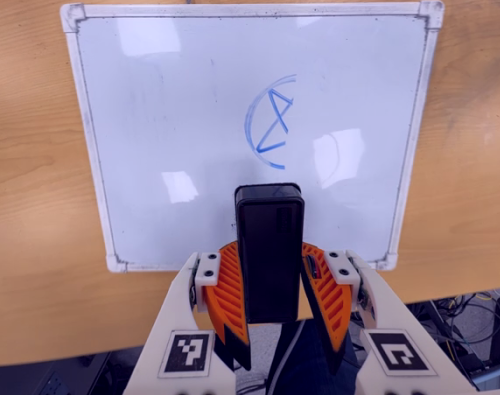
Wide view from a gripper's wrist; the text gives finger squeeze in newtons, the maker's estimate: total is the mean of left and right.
{"total": 6.9, "left": 7.4, "right": 6.4}